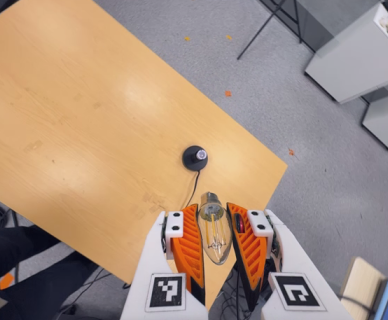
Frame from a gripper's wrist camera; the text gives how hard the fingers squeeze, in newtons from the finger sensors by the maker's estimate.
{"total": 21.5, "left": 23.5, "right": 19.5}